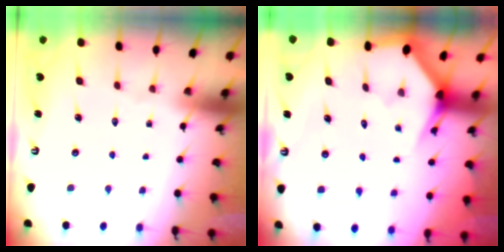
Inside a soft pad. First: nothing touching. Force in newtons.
{"total": 2.7, "press": 2.7, "slide": 0.1}